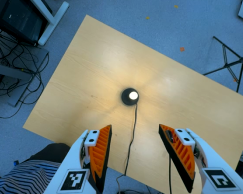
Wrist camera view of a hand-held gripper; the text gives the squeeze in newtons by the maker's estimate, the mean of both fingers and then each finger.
{"total": 0.0}